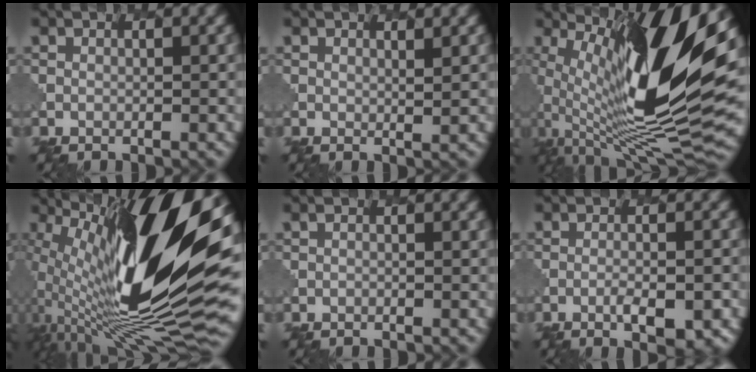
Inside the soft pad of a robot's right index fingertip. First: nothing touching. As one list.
[{"total": 1.2, "force": [1.1, 0.1, 0.5], "torque": [-0.006, -0.001, 0.021]}, {"total": 15.9, "force": [4.3, 4.9, 14.5], "torque": [-0.253, -0.006, 0.083]}, {"total": 19.3, "force": [3.8, 7.1, 17.5], "torque": [-0.304, -0.006, 0.069]}, {"total": 0.0}, {"total": 3.4, "force": [-1.4, 0.9, 3.0], "torque": [-0.054, -0.004, -0.016]}]